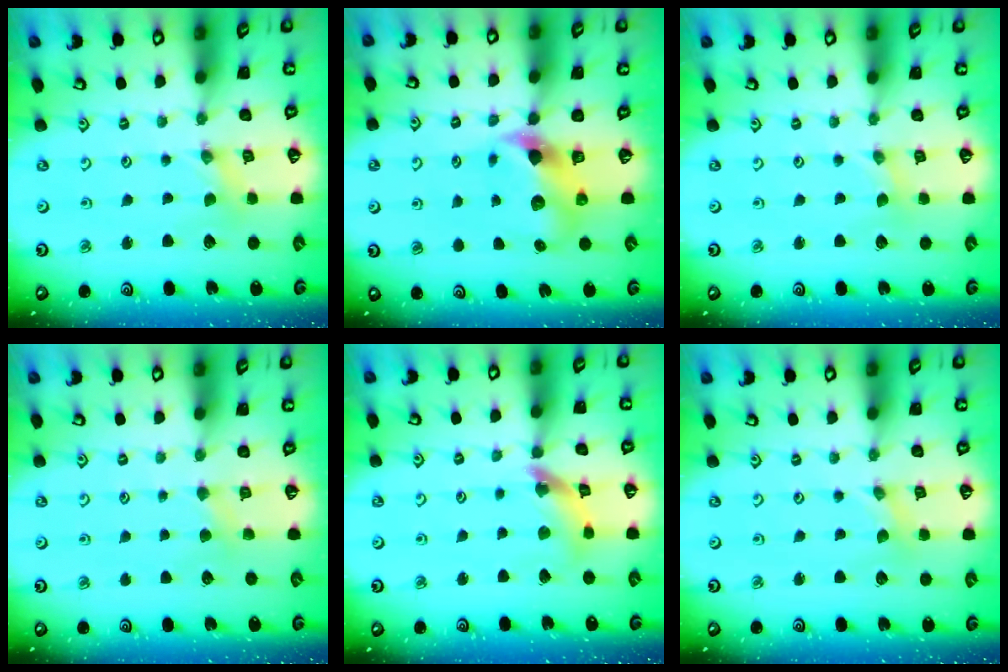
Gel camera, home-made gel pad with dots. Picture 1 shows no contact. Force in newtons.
{"total": 9.0, "press": 8.9, "slide": 1.5}
{"total": 0.0}
{"total": 2.5, "press": 2.5, "slide": 0.4}
{"total": 11.0, "press": 10.9, "slide": 1.2}
{"total": 0.0}